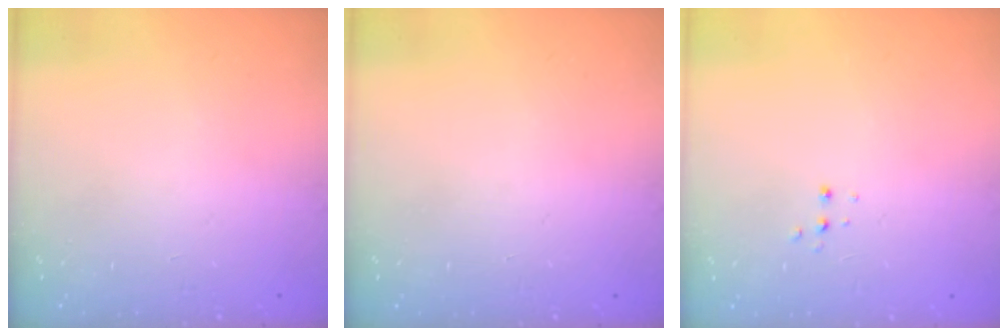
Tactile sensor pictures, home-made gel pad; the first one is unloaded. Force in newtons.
{"total": 0.0}
{"total": 2.7, "press": 2.7, "slide": 0.5}